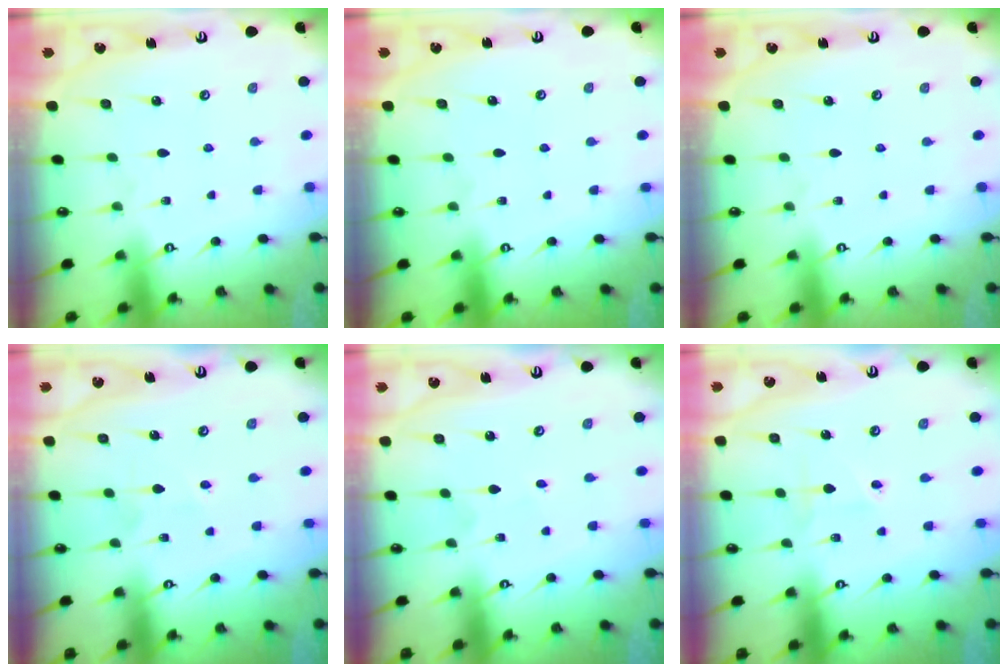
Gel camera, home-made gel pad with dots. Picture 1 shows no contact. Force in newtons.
{"total": 0.0}
{"total": 0.0}
{"total": 3.7, "press": 3.5, "slide": 1.1}
{"total": 0.6, "press": 0.6, "slide": 0.0}
{"total": 2.1, "press": 2.0, "slide": 0.9}